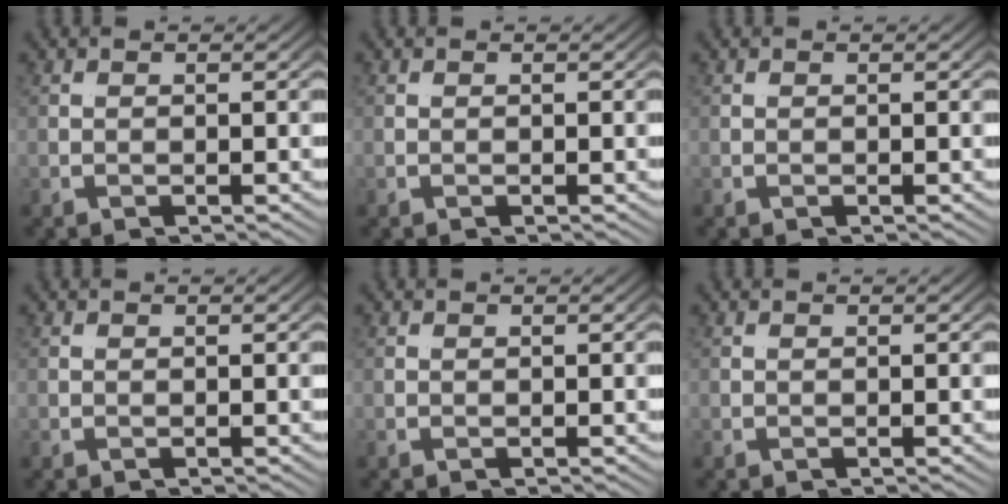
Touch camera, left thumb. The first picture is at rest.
{"total": 0.0}
{"total": 0.0}
{"total": 0.0}
{"total": 0.0}
{"total": 0.0}